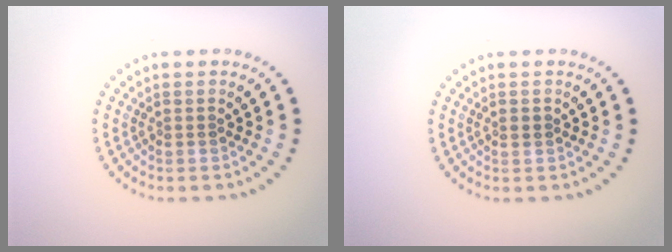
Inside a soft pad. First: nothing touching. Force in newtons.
{"total": 0.8, "press": 0.8, "slide": 0.1}